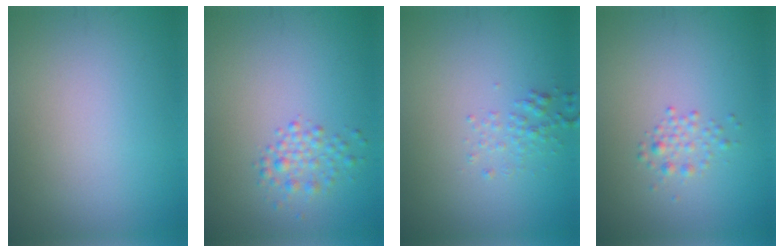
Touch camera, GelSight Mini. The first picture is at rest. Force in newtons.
{"total": 1.9, "press": 1.9, "slide": 0.1}
{"total": 1.3, "press": 1.3, "slide": 0.0}
{"total": 1.4, "press": 1.4, "slide": 0.1}